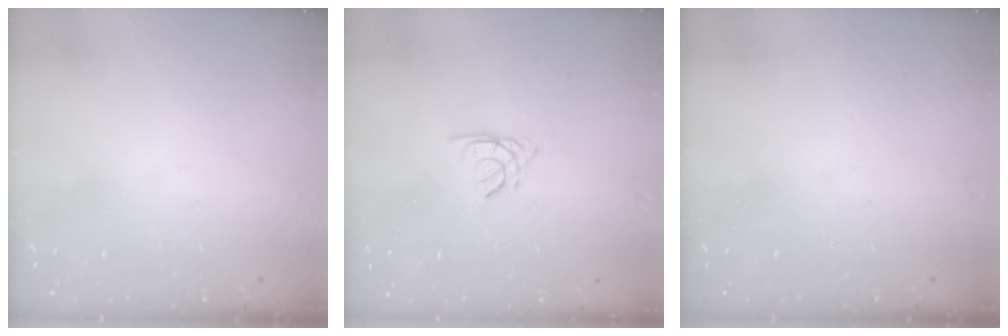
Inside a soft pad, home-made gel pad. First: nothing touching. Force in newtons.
{"total": 1.9, "press": 1.8, "slide": 0.5}
{"total": 0.0}